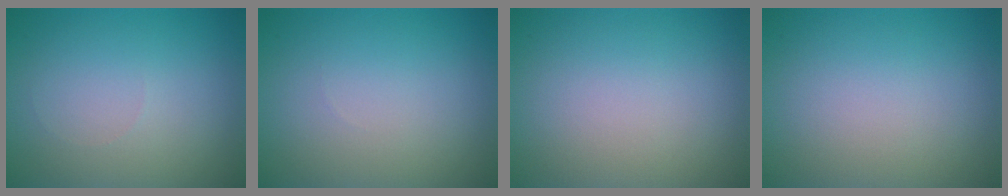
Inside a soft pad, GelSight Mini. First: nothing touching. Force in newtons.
{"total": 0.0}
{"total": 0.0}
{"total": 0.0}